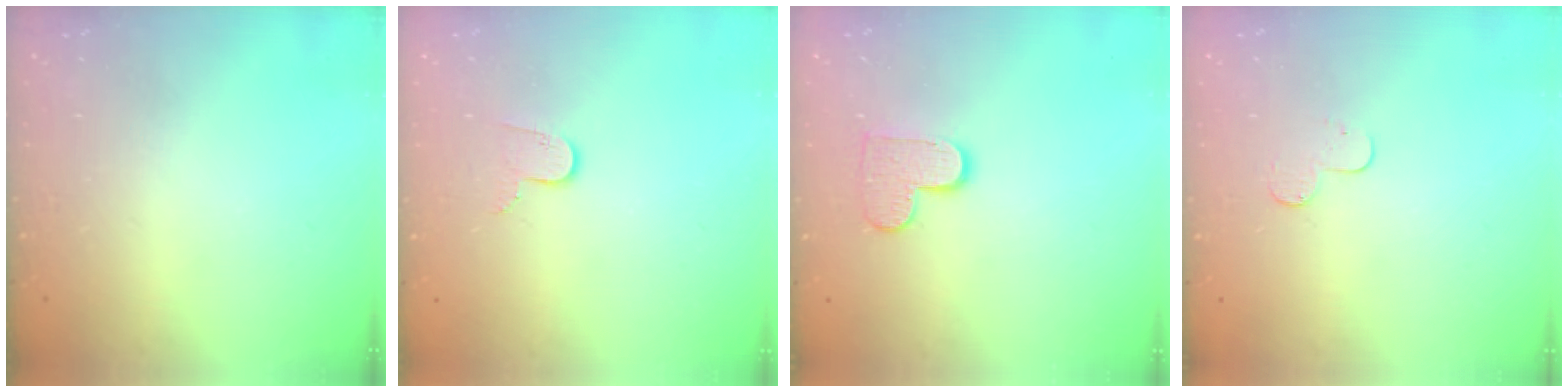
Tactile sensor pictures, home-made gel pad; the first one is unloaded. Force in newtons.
{"total": 6.4, "press": 6.3, "slide": 0.6}
{"total": 8.3, "press": 8.2, "slide": 0.5}
{"total": 4.9, "press": 4.9, "slide": 0.5}